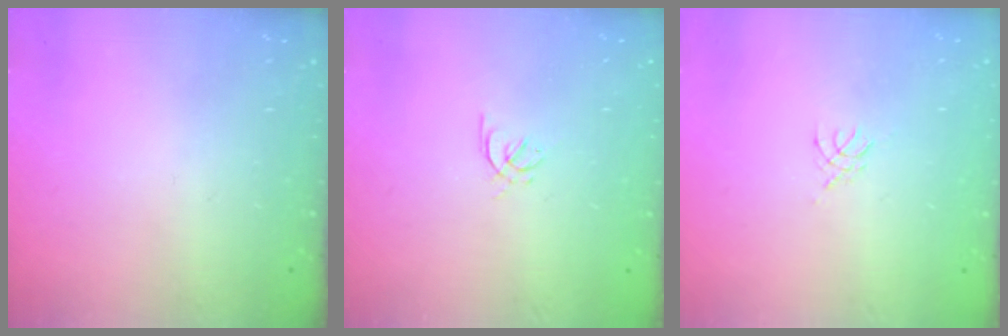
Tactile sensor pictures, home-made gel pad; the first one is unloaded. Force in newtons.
{"total": 2.1, "press": 2.0, "slide": 0.6}
{"total": 2.7, "press": 2.6, "slide": 0.6}